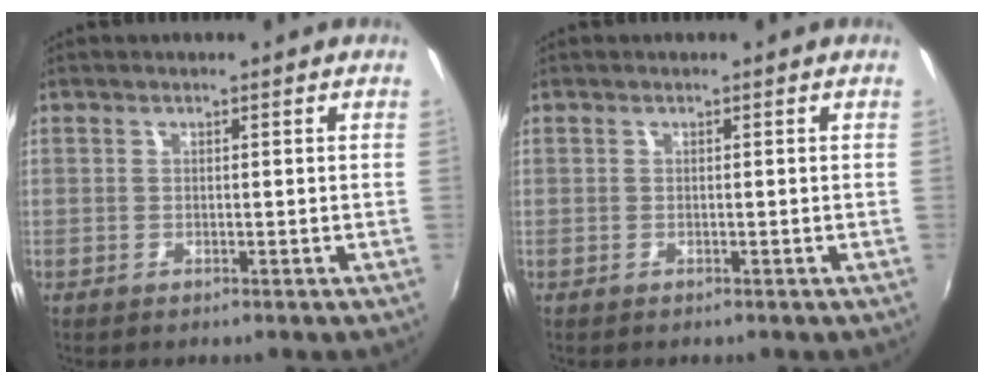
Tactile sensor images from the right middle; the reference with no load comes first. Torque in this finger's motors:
{"motor_torque": [-0.40, 0.03, -0.03, 0.01]}